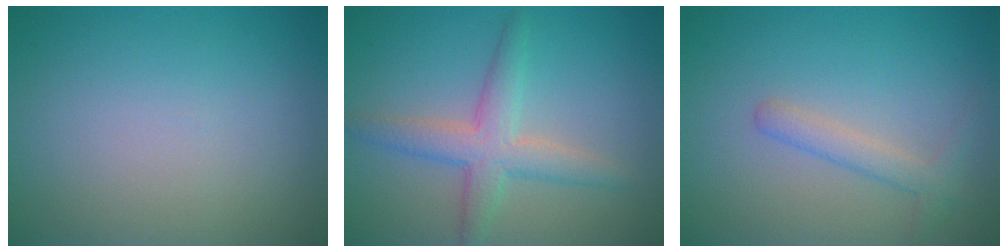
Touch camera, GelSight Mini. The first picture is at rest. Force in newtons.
{"total": 4.0, "press": 4.0, "slide": 0.1}
{"total": 2.0, "press": 2.0, "slide": 0.0}